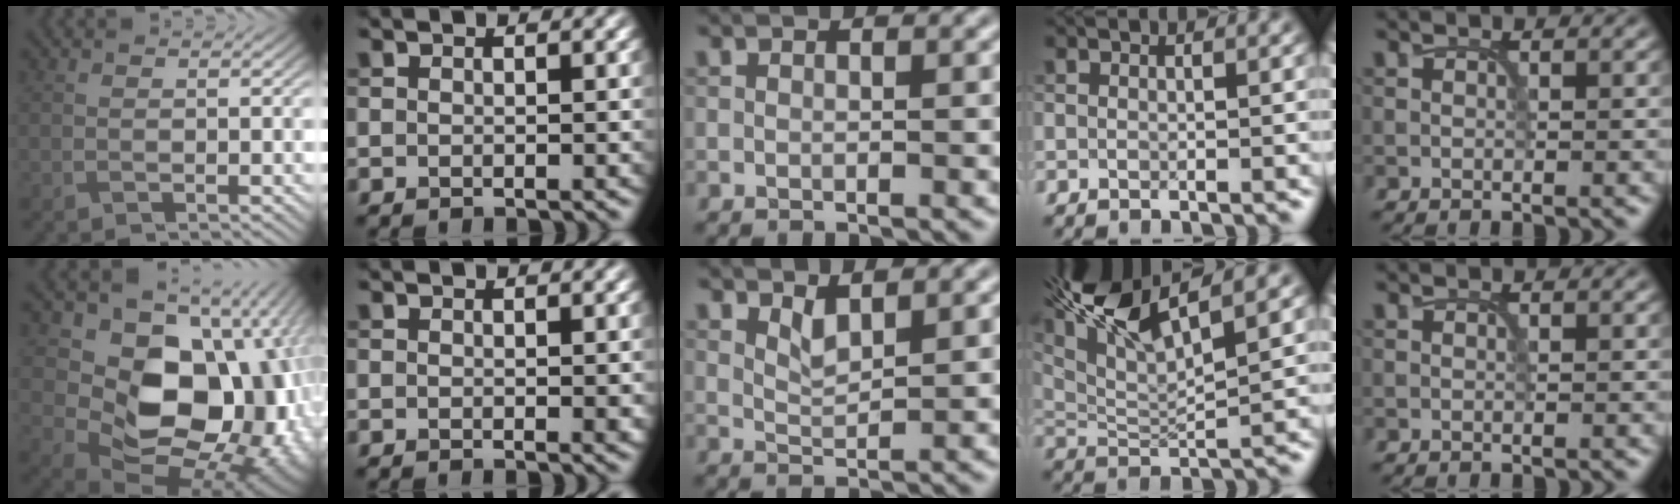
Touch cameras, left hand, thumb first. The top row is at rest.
{"thumb": {"total": 16.8, "force": [-0.4, 12.5, 11.3], "torque": [-0.140, -0.039, 0.019]}, "index": {"total": 0.6, "force": [0.0, 0.2, 0.6], "torque": [-0.005, -0.003, 0.000]}, "middle": {"total": 1.6, "force": [1.2, 0.4, 1.0], "torque": [-0.024, -0.005, 0.024]}, "ring": {"total": 9.0, "force": [5.8, 2.1, 6.6], "torque": [-0.138, 0.015, 0.110]}}